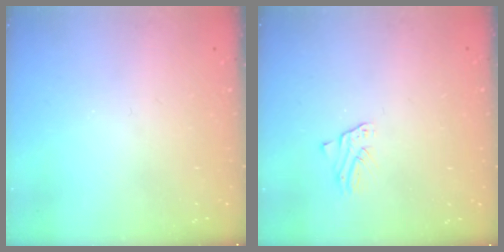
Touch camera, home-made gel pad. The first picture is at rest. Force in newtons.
{"total": 1.5, "press": 1.5, "slide": 0.1}